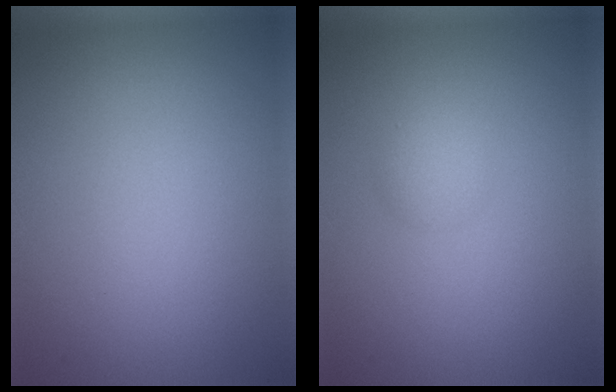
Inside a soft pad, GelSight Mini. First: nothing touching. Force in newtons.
{"total": 1.7, "press": 1.7, "slide": 0.0}